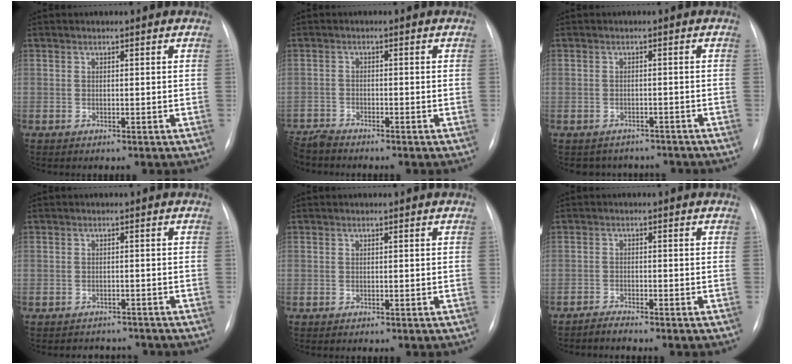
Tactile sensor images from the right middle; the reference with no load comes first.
{"total": 3.4, "force": [-3.4, -0.1, 0.3], "torque": [-0.004, -0.017, -0.068]}
{"total": 5.2, "force": [-4.6, 2.4, -0.1], "torque": [0.006, 0.014, -0.051]}
{"total": 3.7, "force": [-3.3, 1.7, -0.2], "torque": [0.005, 0.008, -0.043]}
{"total": 0.0}
{"total": 1.3, "force": [-1.3, -0.1, 0.1], "torque": [-0.006, -0.003, -0.024]}